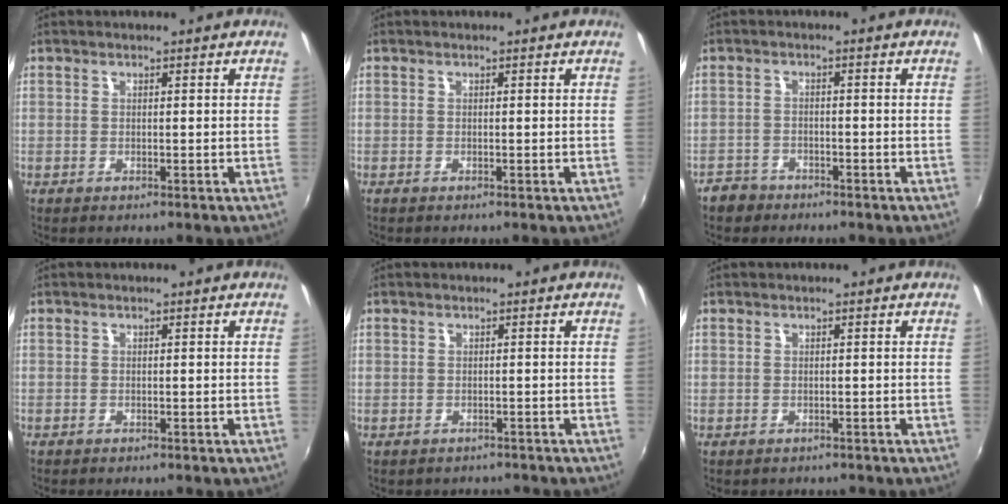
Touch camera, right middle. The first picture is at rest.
{"total": 0.0}
{"total": 4.0, "force": [-3.1, 2.5, 0.6], "torque": [-0.027, 0.008, -0.056]}
{"total": 0.0}
{"total": 2.2, "force": [-1.1, 1.9, 0.1], "torque": [0.001, 0.011, -0.009]}
{"total": 1.5, "force": [-0.5, 1.4, 0.0], "torque": [-0.001, 0.004, -0.002]}